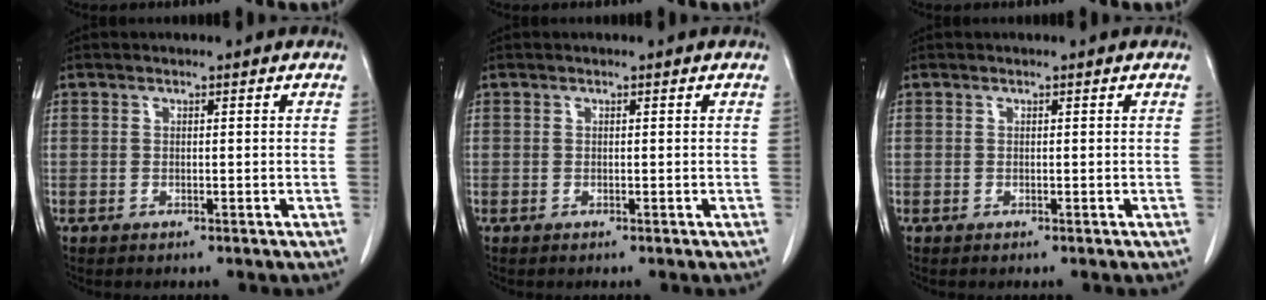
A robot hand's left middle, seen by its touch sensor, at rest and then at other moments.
{"total": 0.0}
{"total": 0.0}